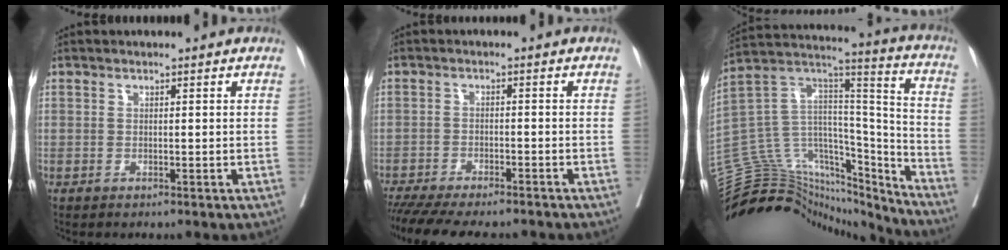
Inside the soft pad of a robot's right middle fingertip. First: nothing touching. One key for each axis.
{"total": 15.4, "fx": -13.5, "fy": 2.8, "fz": 6.8, "tx": -0.135, "ty": -0.027, "tz": -0.192}
{"total": 28.2, "fx": -26.0, "fy": 8.4, "fz": 6.6, "tx": -0.158, "ty": 0.055, "tz": -0.405}